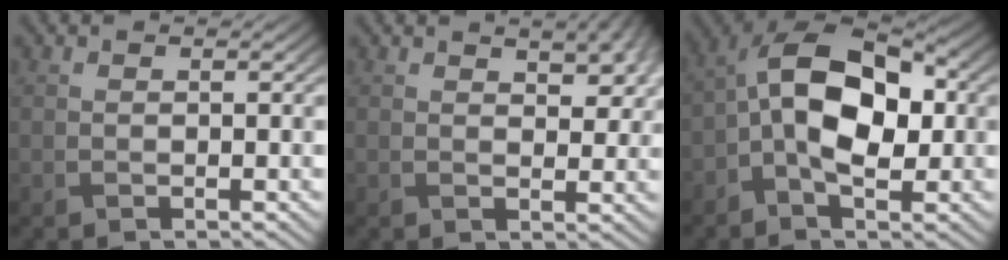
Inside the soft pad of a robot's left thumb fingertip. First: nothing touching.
{"total": 5.0, "force": [2.3, 2.4, 3.8], "torque": [-0.059, 0.001, 0.043]}
{"total": 12.3, "force": [-0.5, 7.0, 10.2], "torque": [-0.180, 0.026, -0.020]}